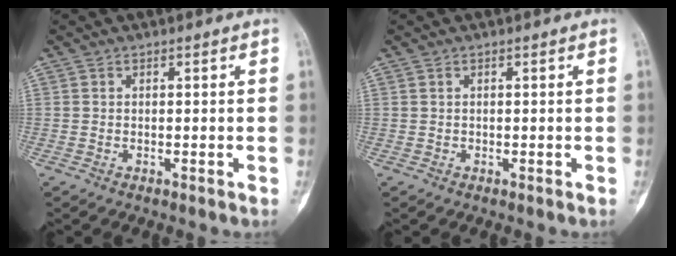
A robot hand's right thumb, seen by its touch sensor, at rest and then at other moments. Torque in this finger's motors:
{"motor_torque": [0.25, 0.08, 0.33, -0.11, 0.02]}